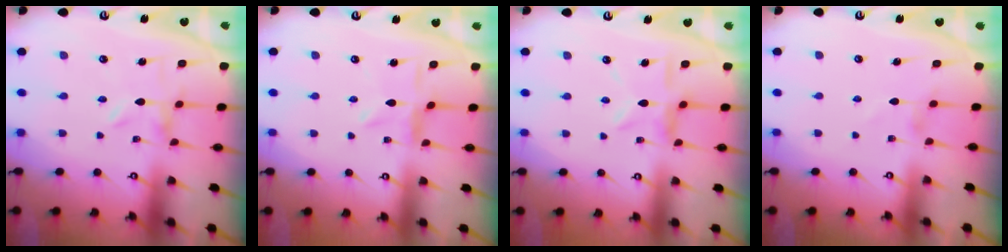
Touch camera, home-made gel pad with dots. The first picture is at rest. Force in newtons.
{"total": 3.8, "press": 3.7, "slide": 0.4}
{"total": 8.1, "press": 8.1, "slide": 0.8}
{"total": 1.9, "press": 1.9, "slide": 0.3}